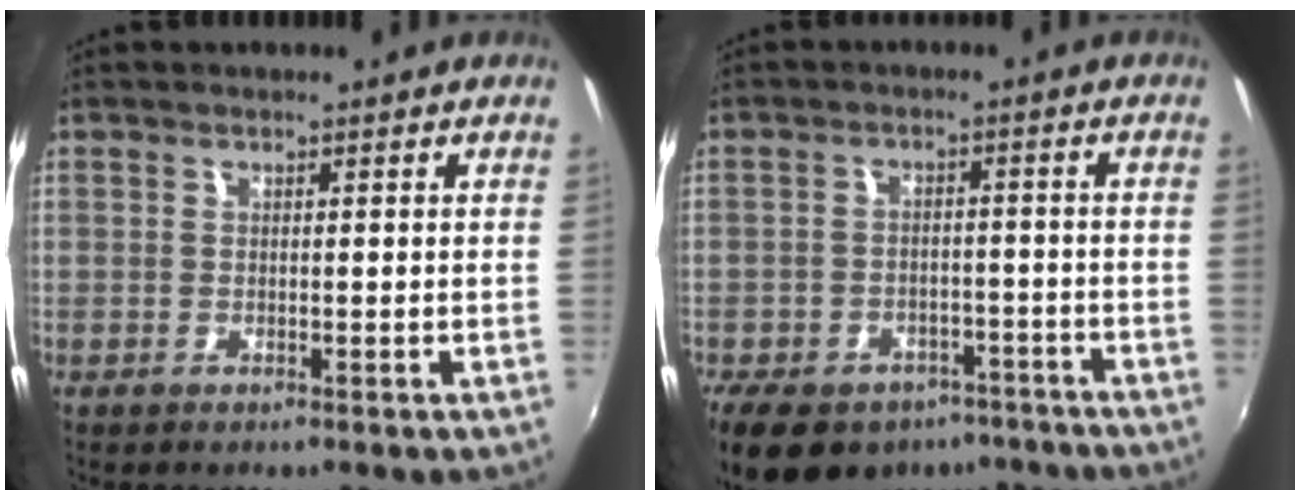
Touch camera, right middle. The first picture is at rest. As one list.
[{"total": 16.8, "force": [-11.8, 9.5, 7.3], "torque": [-0.166, 0.000, -0.151]}]